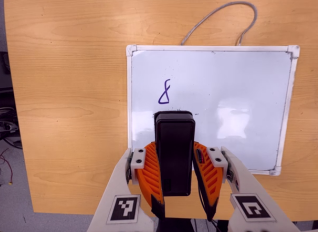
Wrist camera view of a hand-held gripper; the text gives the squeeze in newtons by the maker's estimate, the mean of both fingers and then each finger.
{"total": 7.2, "left": 5.6, "right": 8.8}